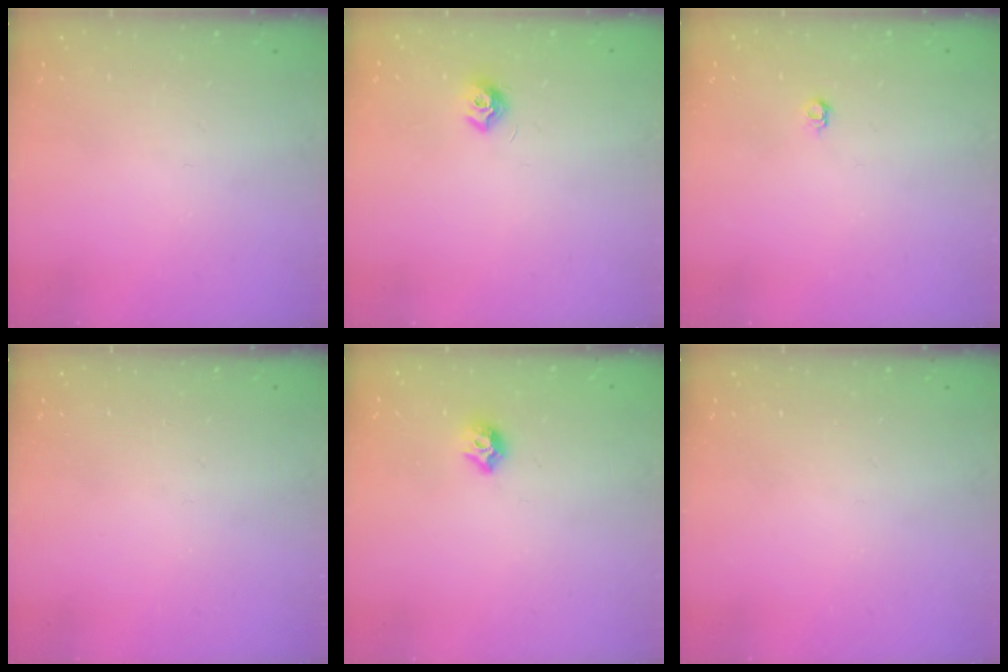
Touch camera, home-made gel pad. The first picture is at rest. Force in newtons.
{"total": 7.8, "press": 7.8, "slide": 0.3}
{"total": 4.0, "press": 4.0, "slide": 0.6}
{"total": 0.0}
{"total": 7.5, "press": 7.4, "slide": 0.8}
{"total": 0.0}